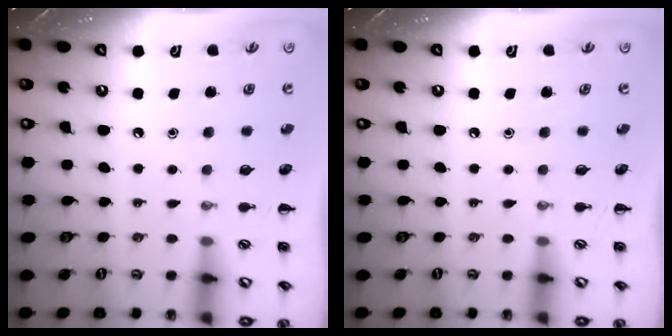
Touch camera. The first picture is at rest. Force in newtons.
{"total": 0.0}